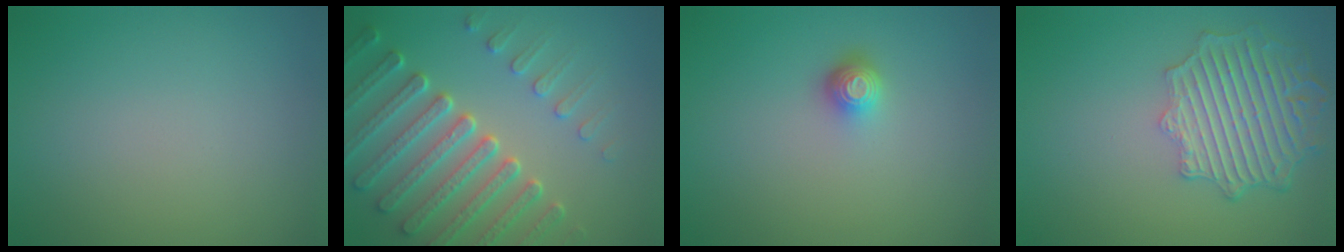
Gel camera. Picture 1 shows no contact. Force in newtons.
{"total": 7.5, "press": 5.5, "slide": 5.0}
{"total": 1.8, "press": 1.3, "slide": 1.2}
{"total": 6.2, "press": 5.0, "slide": 3.7}